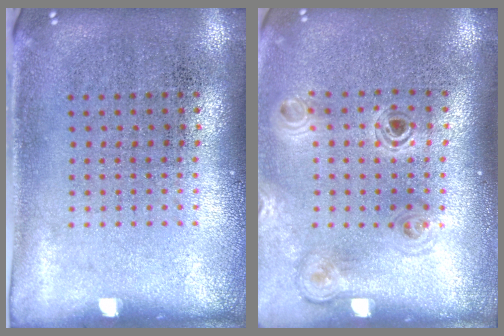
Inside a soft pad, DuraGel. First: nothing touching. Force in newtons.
{"total": 1.1, "press": 1.1, "slide": 0.2}